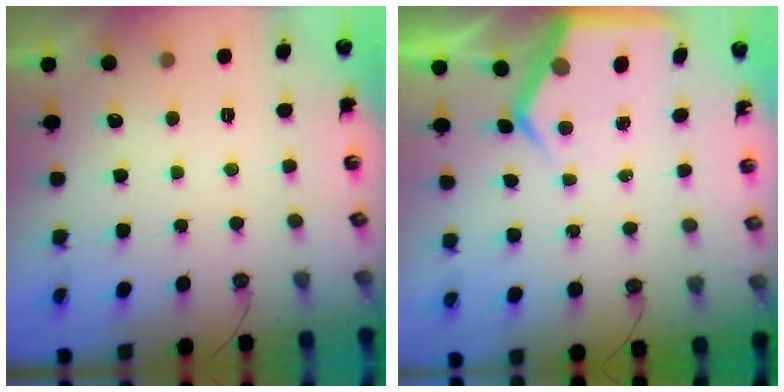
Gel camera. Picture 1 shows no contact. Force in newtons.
{"total": 6.1, "press": 6.1, "slide": 0.5}